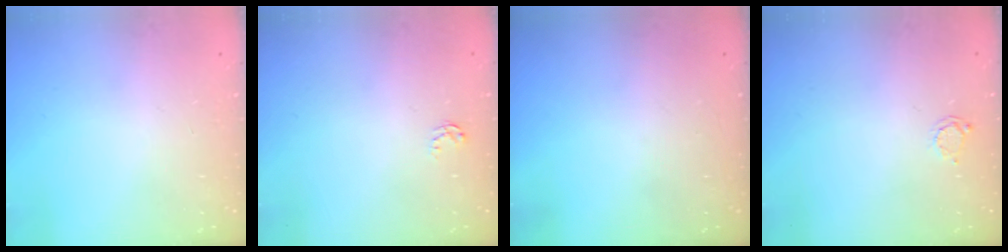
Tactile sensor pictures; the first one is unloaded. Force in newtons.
{"total": 2.6, "press": 2.6, "slide": 0.3}
{"total": 0.0}
{"total": 2.8, "press": 2.8, "slide": 0.3}